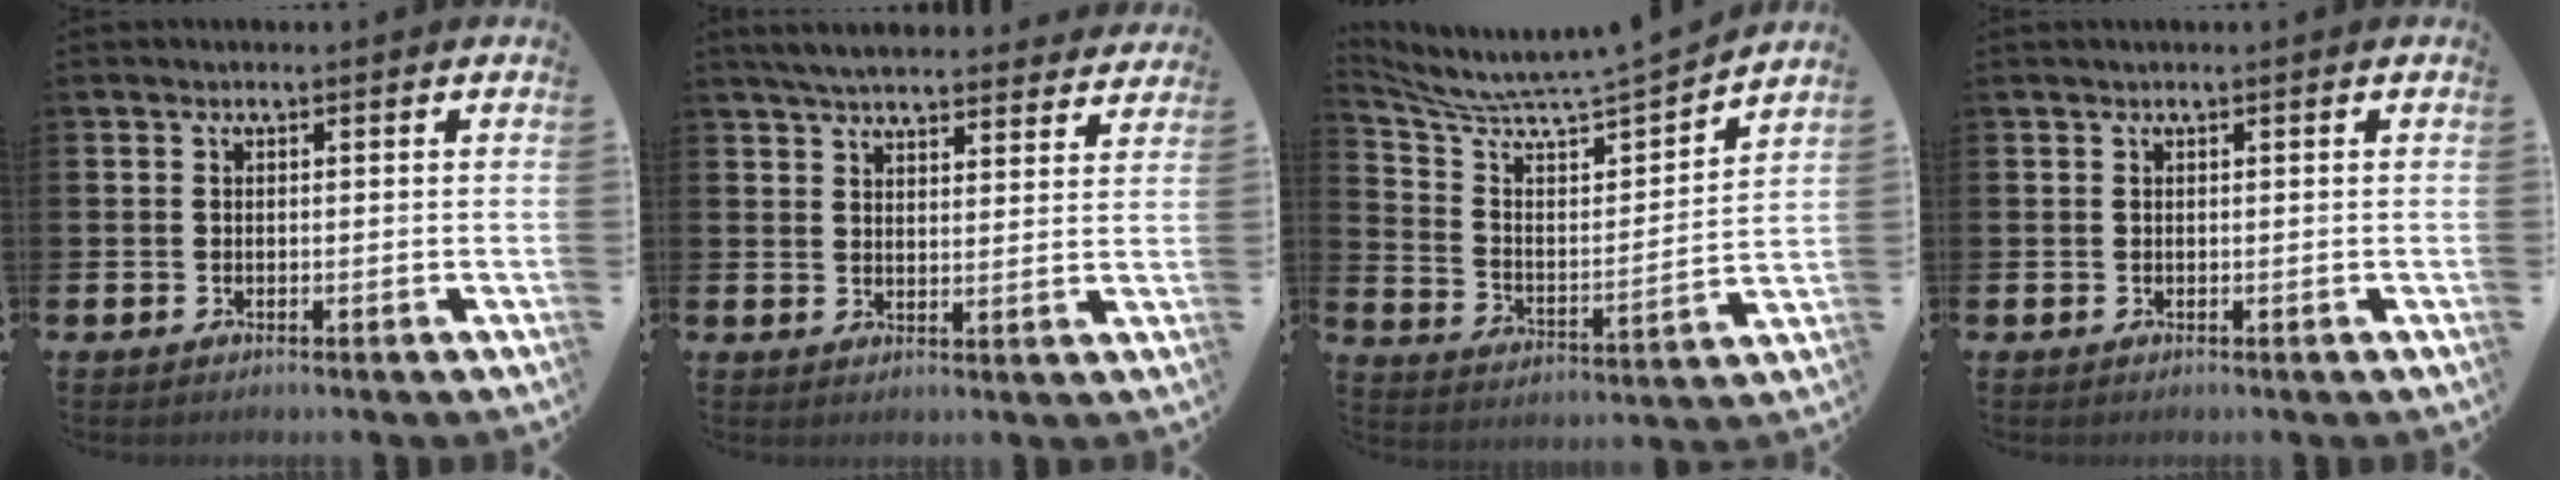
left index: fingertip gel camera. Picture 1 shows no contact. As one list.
[{"total": 5.4, "force": [5.2, 0.8, 1.1], "torque": [-0.031, -0.027, 0.093]}, {"total": 6.8, "force": [6.6, -0.1, 1.8], "torque": [-0.068, -0.071, 0.105]}, {"total": 0.0}]